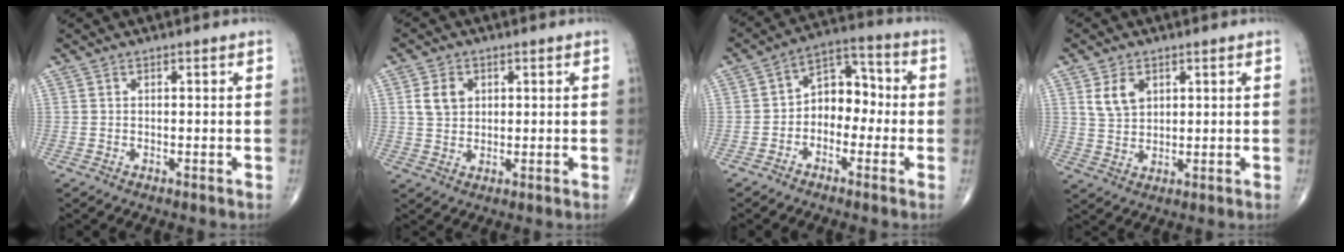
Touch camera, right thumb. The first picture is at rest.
{"total": 4.9, "force": [1.4, 3.8, 2.8], "torque": [-0.037, -0.005, 0.027]}
{"total": 8.5, "force": [-1.5, 6.2, 5.6], "torque": [-0.047, 0.047, -0.042]}
{"total": 5.4, "force": [2.3, 3.6, 3.2], "torque": [-0.046, -0.012, 0.047]}